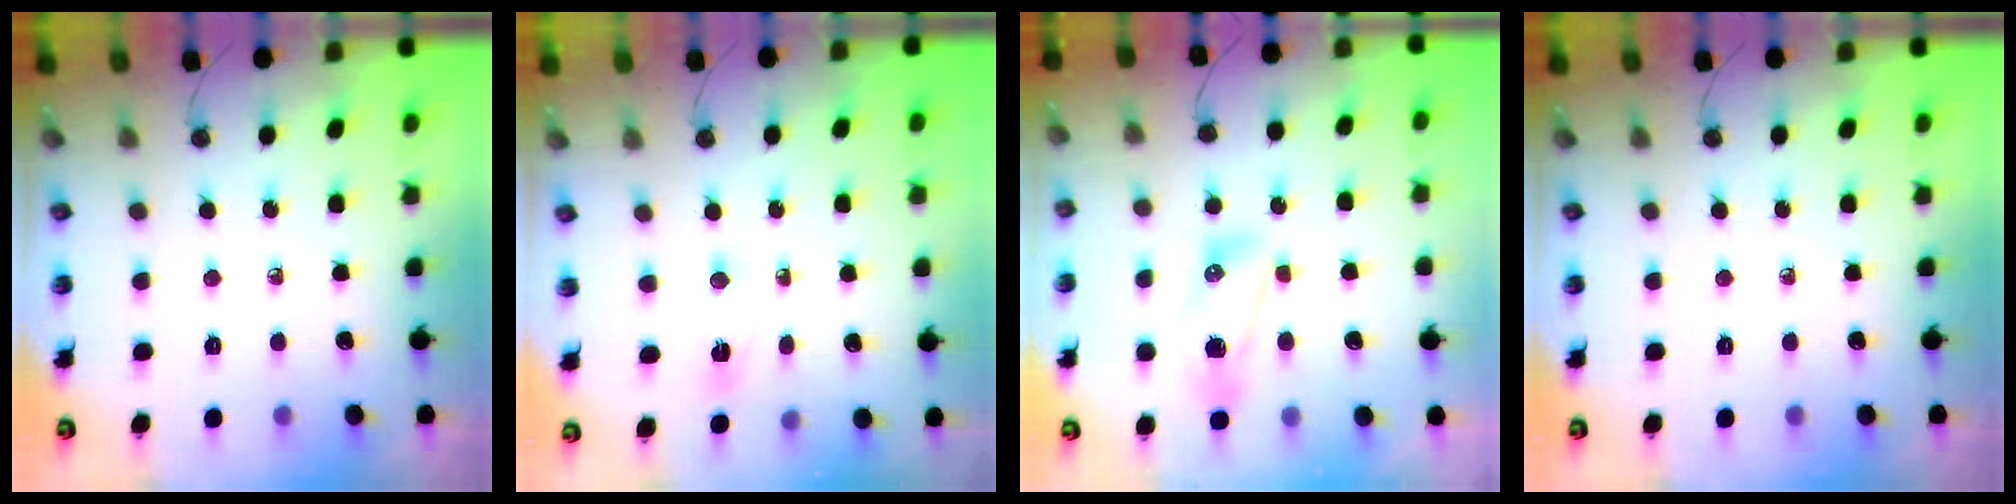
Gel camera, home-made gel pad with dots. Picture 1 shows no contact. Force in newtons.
{"total": 3.1, "press": 3.0, "slide": 0.4}
{"total": 23.5, "press": 13.2, "slide": 19.4}
{"total": 0.0}